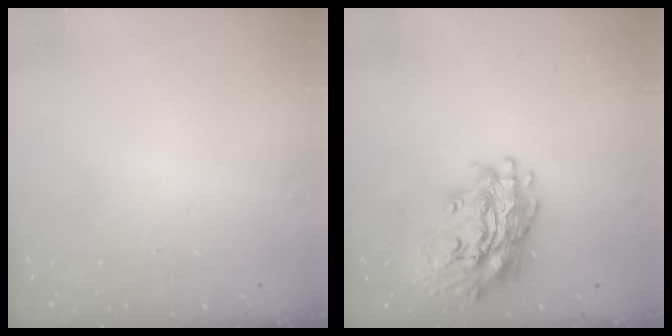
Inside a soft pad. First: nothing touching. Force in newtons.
{"total": 19.4, "press": 19.2, "slide": 3.0}